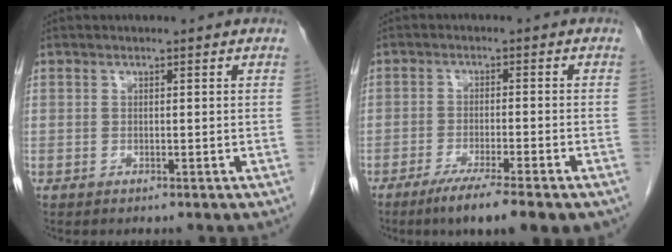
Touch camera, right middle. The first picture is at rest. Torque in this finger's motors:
{"motor_torque": [1.11, -1.02, 0.20, 0.07]}